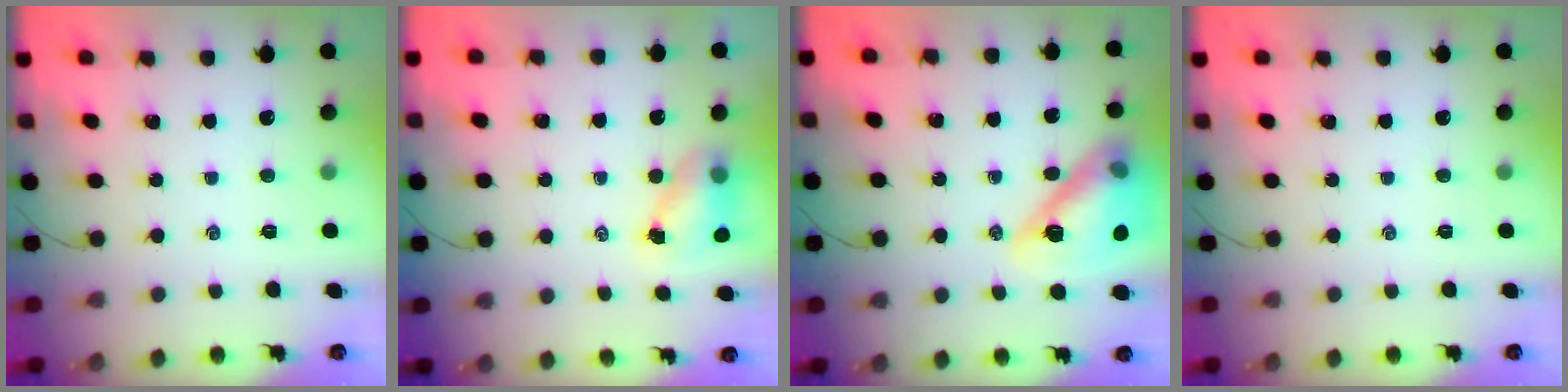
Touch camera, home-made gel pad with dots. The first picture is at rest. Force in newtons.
{"total": 5.6, "press": 5.6, "slide": 0.5}
{"total": 18.6, "press": 18.3, "slide": 3.4}
{"total": 0.0}